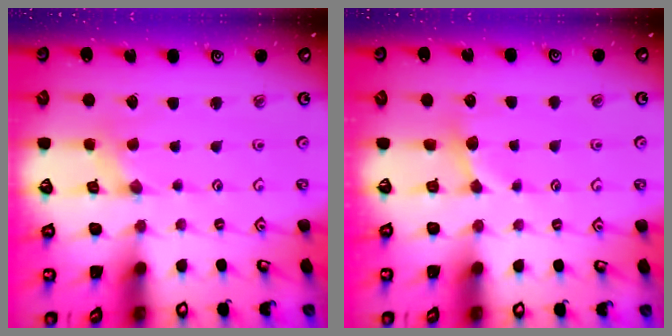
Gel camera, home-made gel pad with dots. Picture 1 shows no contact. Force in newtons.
{"total": 4.1, "press": 4.0, "slide": 0.6}